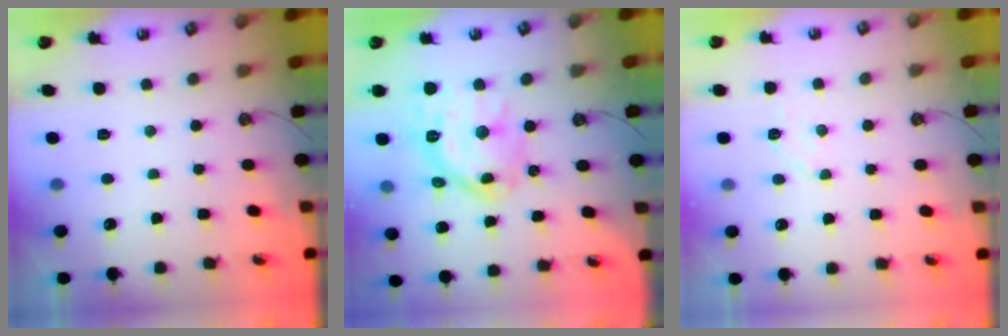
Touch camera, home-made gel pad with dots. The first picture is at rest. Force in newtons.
{"total": 15.8, "press": 15.7, "slide": 1.6}
{"total": 2.9, "press": 2.9, "slide": 0.4}